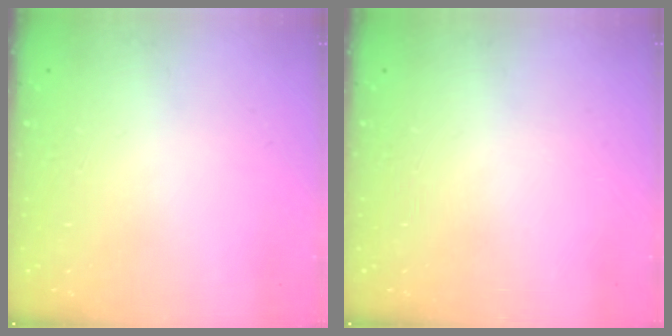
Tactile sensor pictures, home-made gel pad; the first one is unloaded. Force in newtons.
{"total": 0.0}